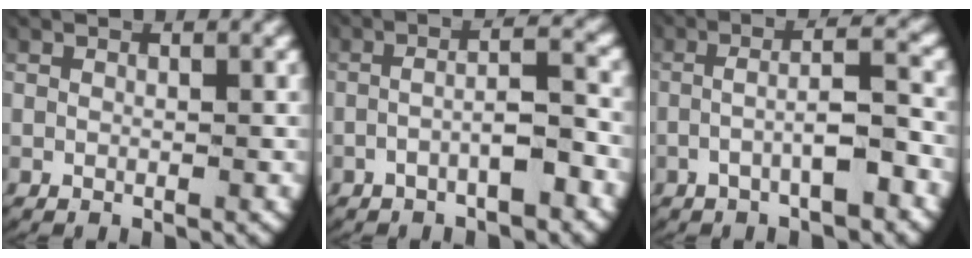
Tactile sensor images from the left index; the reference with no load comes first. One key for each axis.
{"total": 3.5, "fx": -1.6, "fy": 0.6, "fz": 3.0, "tx": -0.055, "ty": 0.001, "tz": -0.027}
{"total": 4.0, "fx": -1.6, "fy": 0.9, "fz": 3.6, "tx": -0.070, "ty": 0.002, "tz": -0.025}